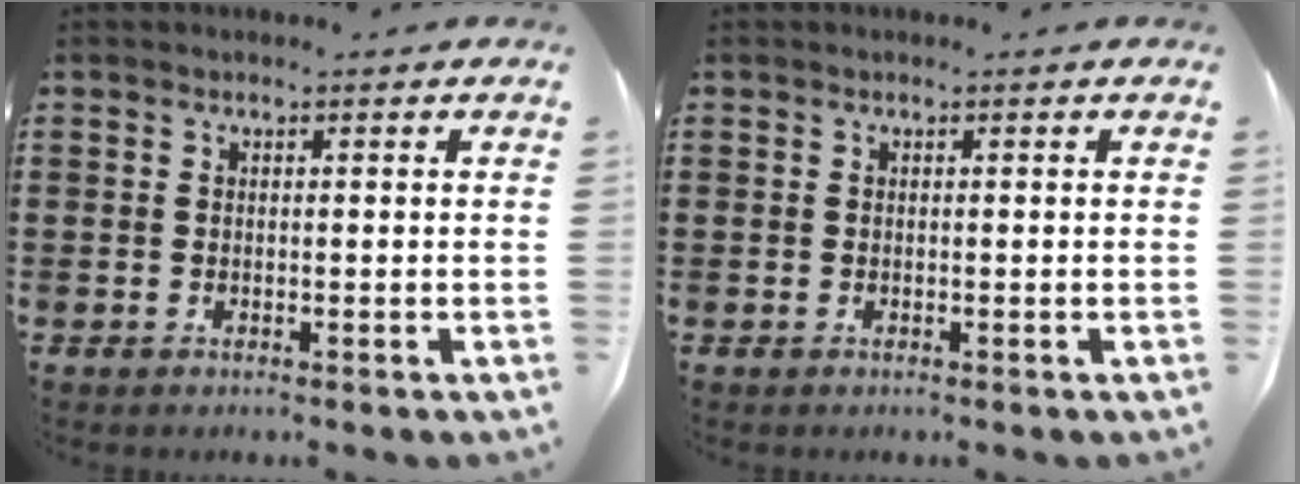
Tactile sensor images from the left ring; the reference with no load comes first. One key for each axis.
{"total": 0.0}